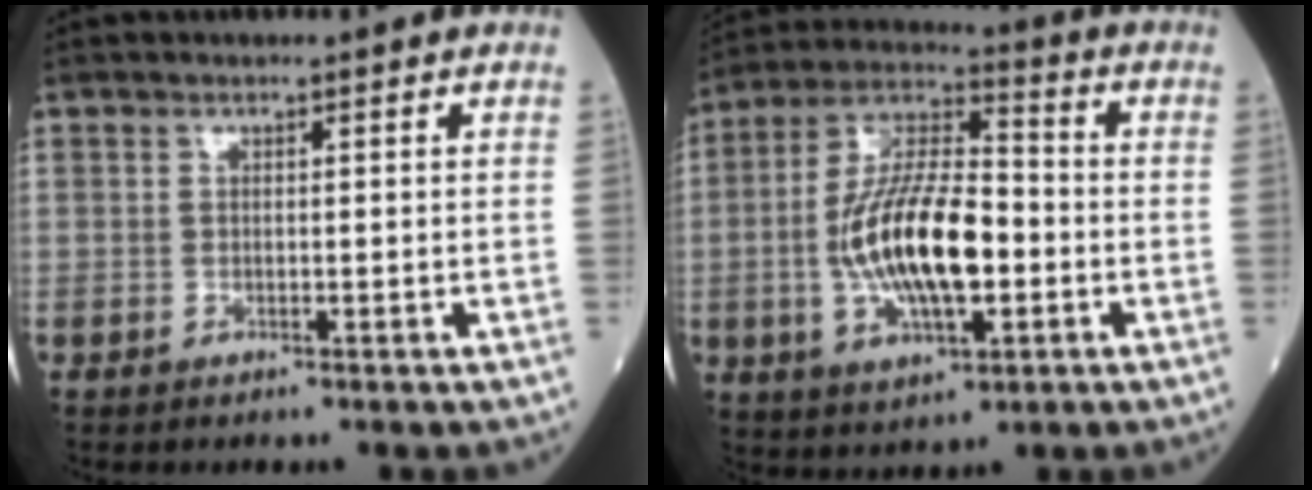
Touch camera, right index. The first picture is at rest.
{"total": 16.1, "force": [-2.7, 5.7, 14.8], "torque": [-0.295, 0.008, -0.048]}